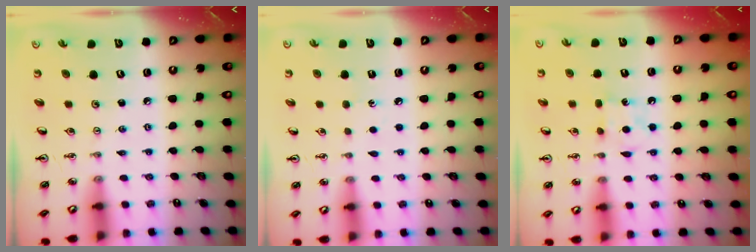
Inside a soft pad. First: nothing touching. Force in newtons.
{"total": 3.9, "press": 3.9, "slide": 0.6}
{"total": 7.1, "press": 7.0, "slide": 0.8}